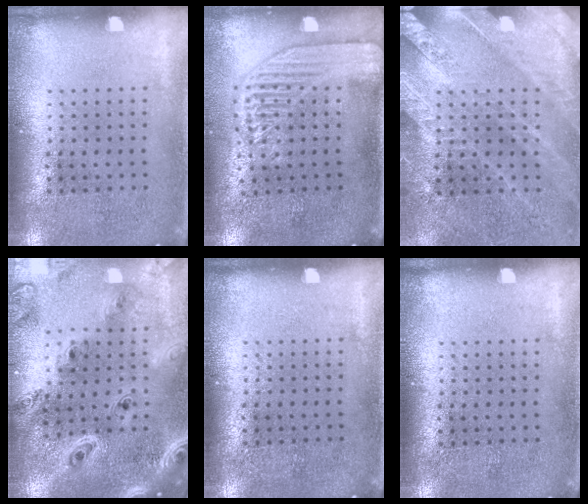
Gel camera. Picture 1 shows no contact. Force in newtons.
{"total": 2.2, "press": 1.9, "slide": 1.0}
{"total": 2.7, "press": 2.7, "slide": 0.5}
{"total": 2.5, "press": 2.2, "slide": 1.2}
{"total": 0.0}
{"total": 0.0}